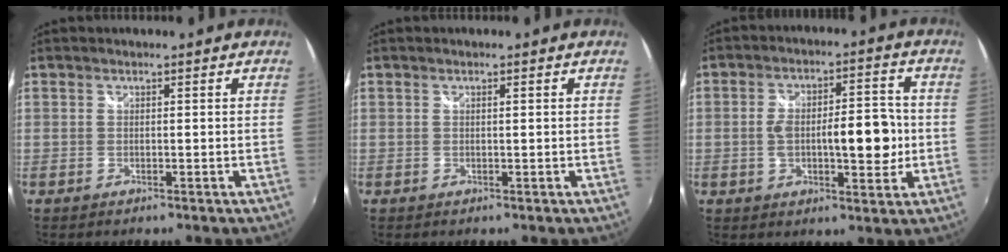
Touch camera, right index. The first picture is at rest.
{"total": 0.5, "force": [0.1, -0.1, 0.5], "torque": [-0.009, 0.002, 0.002]}
{"total": 11.4, "force": [-1.4, 4.5, 10.4], "torque": [-0.174, 0.003, -0.019]}